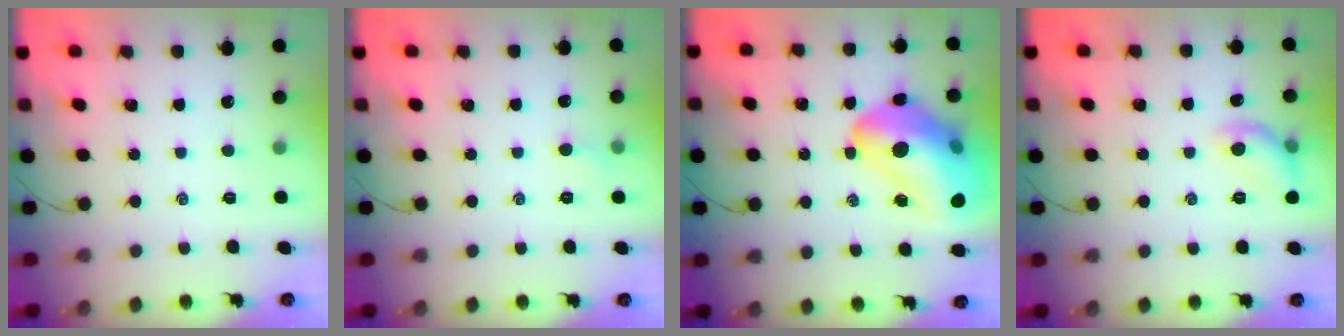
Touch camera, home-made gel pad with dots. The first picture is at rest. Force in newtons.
{"total": 3.3, "press": 3.1, "slide": 1.1}
{"total": 26.0, "press": 25.3, "slide": 5.6}
{"total": 8.5, "press": 8.5, "slide": 1.0}